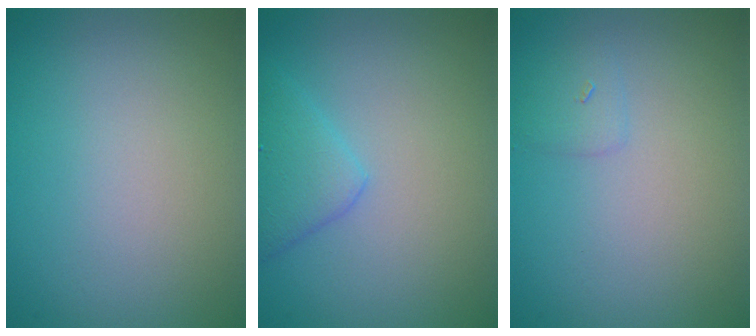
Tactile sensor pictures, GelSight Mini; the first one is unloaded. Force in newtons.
{"total": 2.8, "press": 2.8, "slide": 0.2}
{"total": 0.5, "press": 0.5, "slide": 0.0}